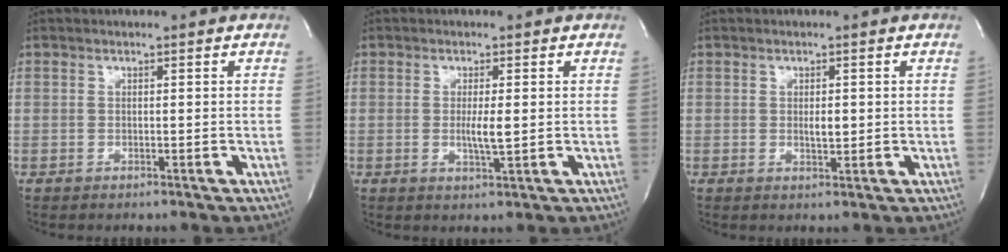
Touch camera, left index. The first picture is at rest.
{"total": 2.9, "force": [-0.1, 0.2, 2.9], "torque": [-0.055, -0.007, -0.001]}
{"total": 1.7, "force": [0.2, 0.7, 1.5], "torque": [-0.025, -0.003, 0.004]}